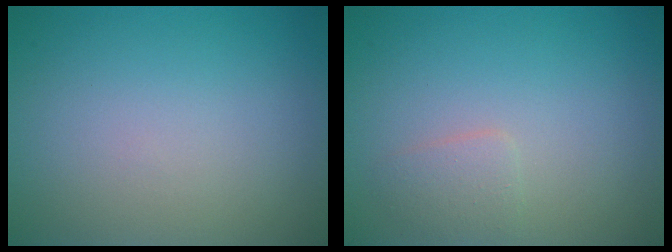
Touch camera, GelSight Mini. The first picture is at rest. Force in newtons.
{"total": 1.4, "press": 1.4, "slide": 0.0}